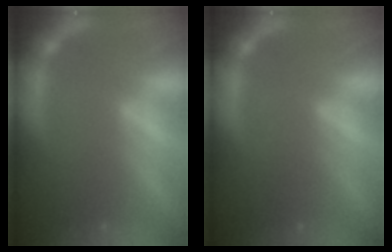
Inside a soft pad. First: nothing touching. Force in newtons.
{"total": 2.0}